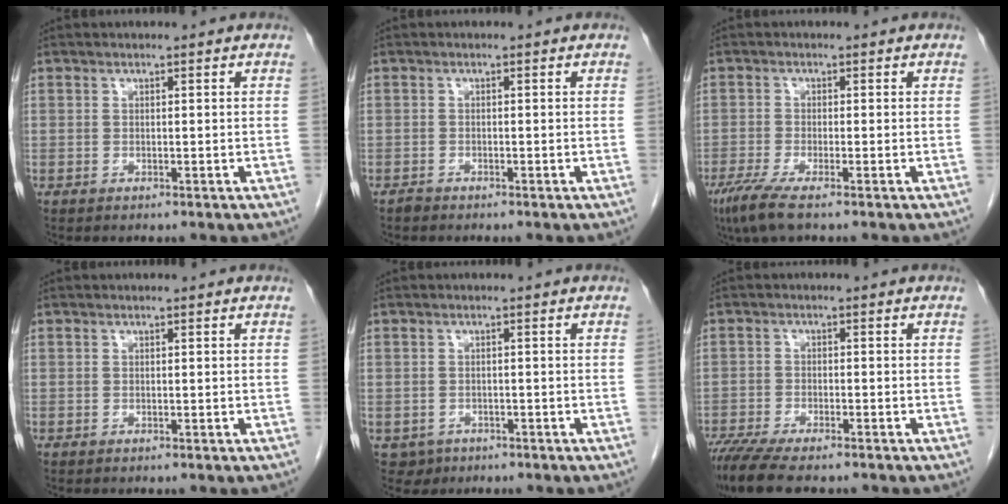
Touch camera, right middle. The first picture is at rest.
{"total": 0.7, "force": [-0.6, 0.2, 0.1], "torque": [-0.006, -0.001, -0.014]}
{"total": 4.6, "force": [-3.0, 0.6, 3.4], "torque": [-0.074, -0.015, -0.055]}
{"total": 0.0}
{"total": 2.4, "force": [-1.3, 2.0, 0.1], "torque": [-0.003, 0.007, -0.017]}
{"total": 9.9, "force": [-8.1, 2.1, 5.4], "torque": [-0.087, -0.016, -0.131]}